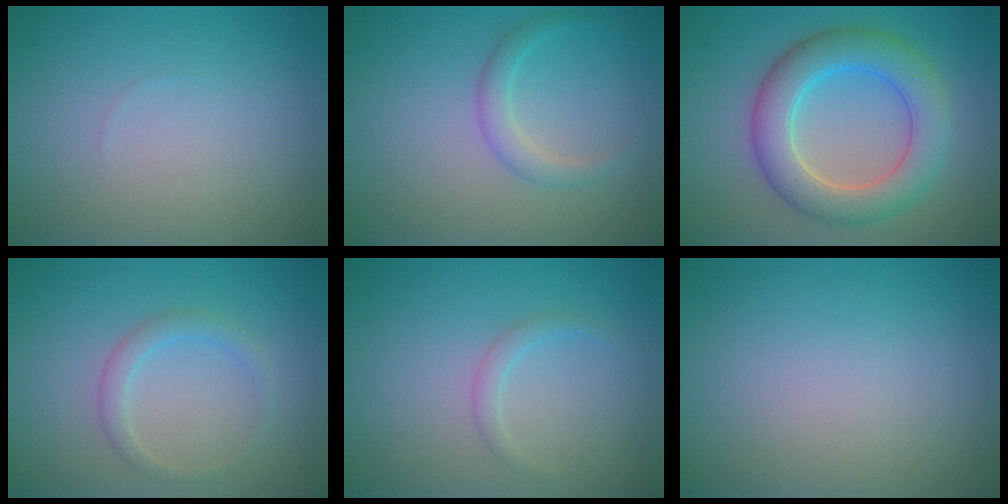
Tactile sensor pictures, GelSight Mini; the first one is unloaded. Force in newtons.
{"total": 1.8, "press": 1.8, "slide": 0.1}
{"total": 6.5, "press": 6.5, "slide": 0.3}
{"total": 1.6, "press": 1.6, "slide": 0.1}
{"total": 1.1, "press": 1.1, "slide": 0.1}
{"total": 0.0}